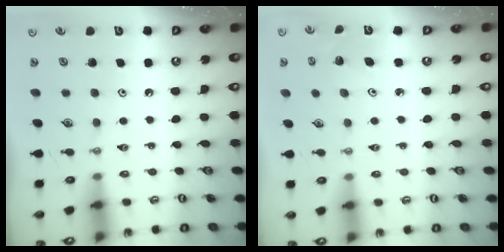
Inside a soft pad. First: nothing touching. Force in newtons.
{"total": 2.6, "press": 2.6, "slide": 0.2}